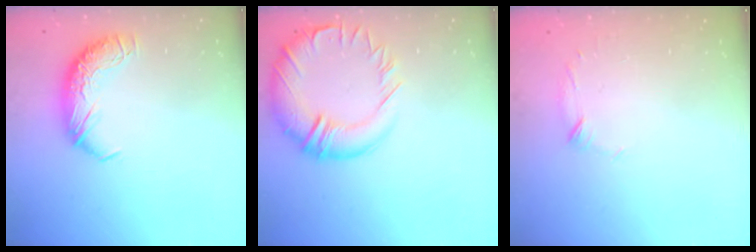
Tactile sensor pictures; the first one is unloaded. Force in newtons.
{"total": 6.7, "press": 5.7, "slide": 3.6}
{"total": 7.0, "press": 7.0, "slide": 0.8}